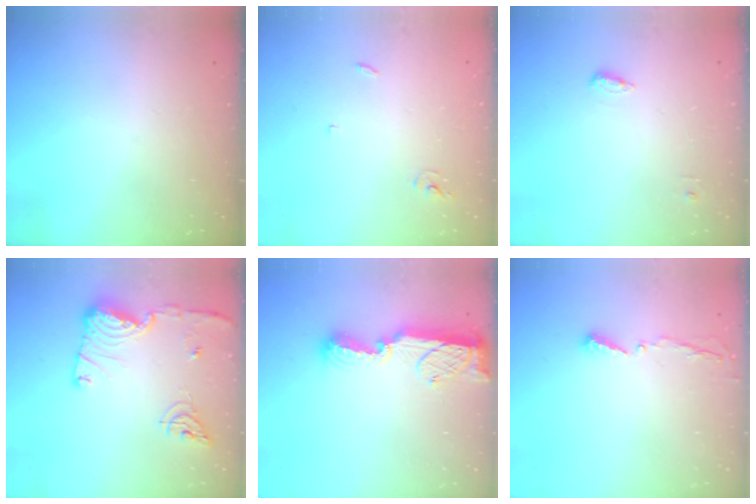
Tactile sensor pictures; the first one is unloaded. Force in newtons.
{"total": 2.5, "press": 2.5, "slide": 0.1}
{"total": 4.9, "press": 4.8, "slide": 1.0}
{"total": 14.9, "press": 14.8, "slide": 1.6}
{"total": 12.8, "press": 11.4, "slide": 5.9}
{"total": 3.6, "press": 3.6, "slide": 0.4}